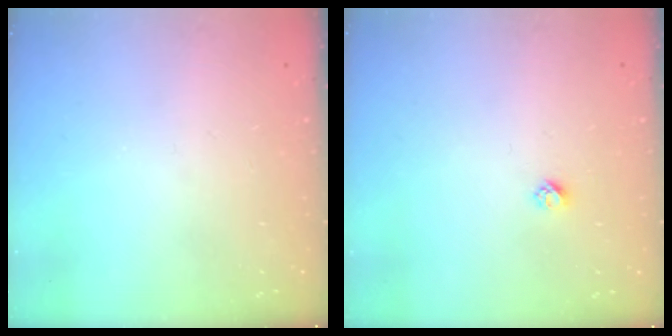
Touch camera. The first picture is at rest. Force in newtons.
{"total": 2.4, "press": 2.4, "slide": 0.2}